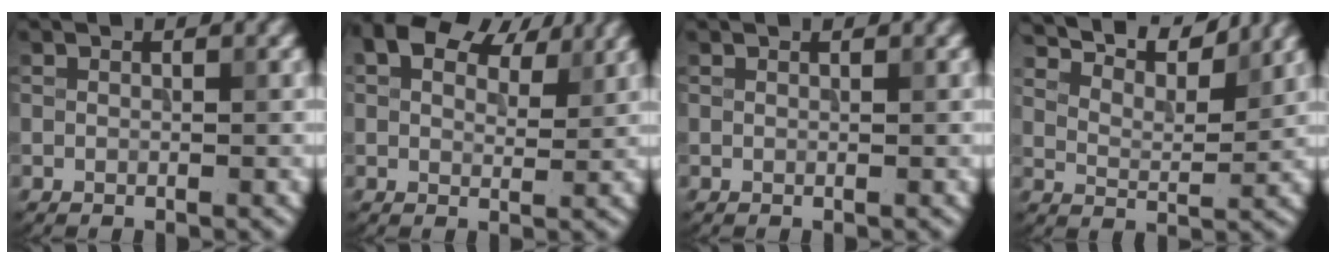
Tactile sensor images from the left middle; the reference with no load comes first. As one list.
[{"total": 8.3, "force": [5.1, 4.4, 4.9], "torque": [-0.075, 0.019, 0.059]}, {"total": 0.0}, {"total": 9.8, "force": [8.6, 2.2, 4.1], "torque": [-0.070, 0.008, 0.114]}]